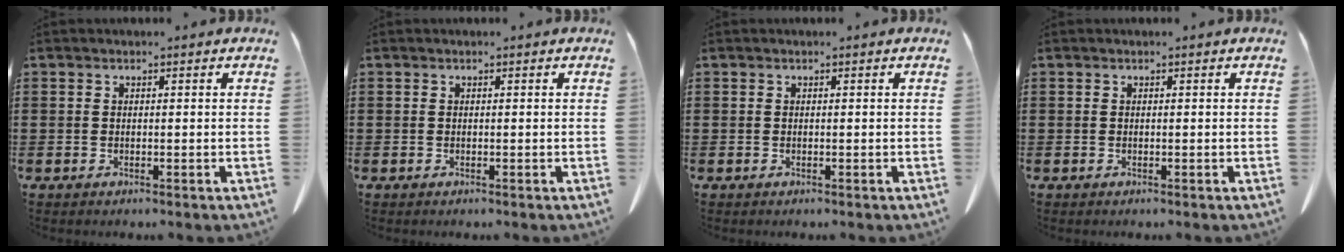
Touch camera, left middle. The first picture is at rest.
{"total": 0.0}
{"total": 0.0}
{"total": 0.0}